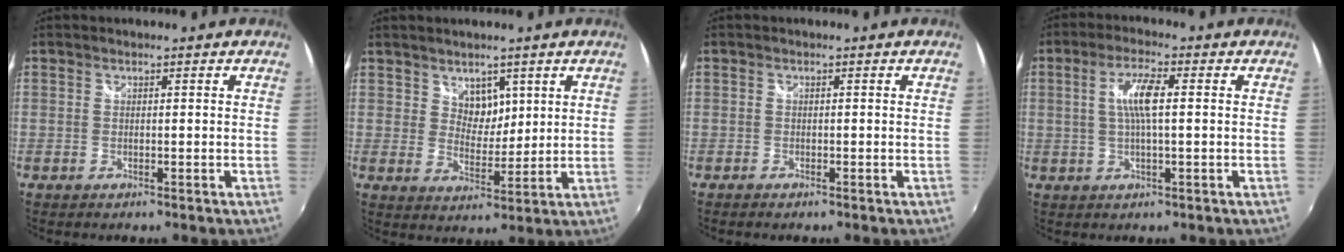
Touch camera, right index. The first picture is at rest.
{"total": 4.7, "force": [2.8, 3.4, 1.7], "torque": [-0.017, 0.000, 0.051]}
{"total": 0.8, "force": [-0.7, 0.3, 0.3], "torque": [-0.008, -0.004, -0.015]}
{"total": 6.1, "force": [0.7, 1.0, 6.0], "torque": [-0.111, 0.005, 0.015]}